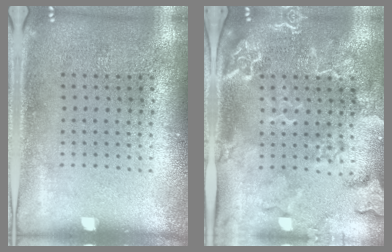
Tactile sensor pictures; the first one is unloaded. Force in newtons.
{"total": 2.8, "press": 2.5, "slide": 1.3}